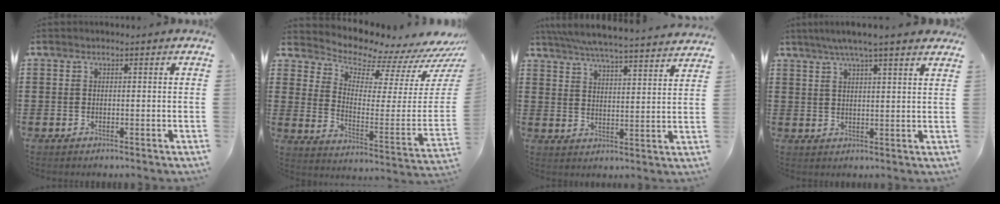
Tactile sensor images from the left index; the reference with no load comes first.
{"total": 5.8, "force": [5.5, 1.3, 1.3], "torque": [-0.047, -0.075, 0.087]}
{"total": 5.7, "force": [5.4, -0.4, 1.6], "torque": [-0.054, -0.039, 0.092]}
{"total": 5.1, "force": [4.2, 0.0, 3.0], "torque": [-0.068, -0.004, 0.073]}